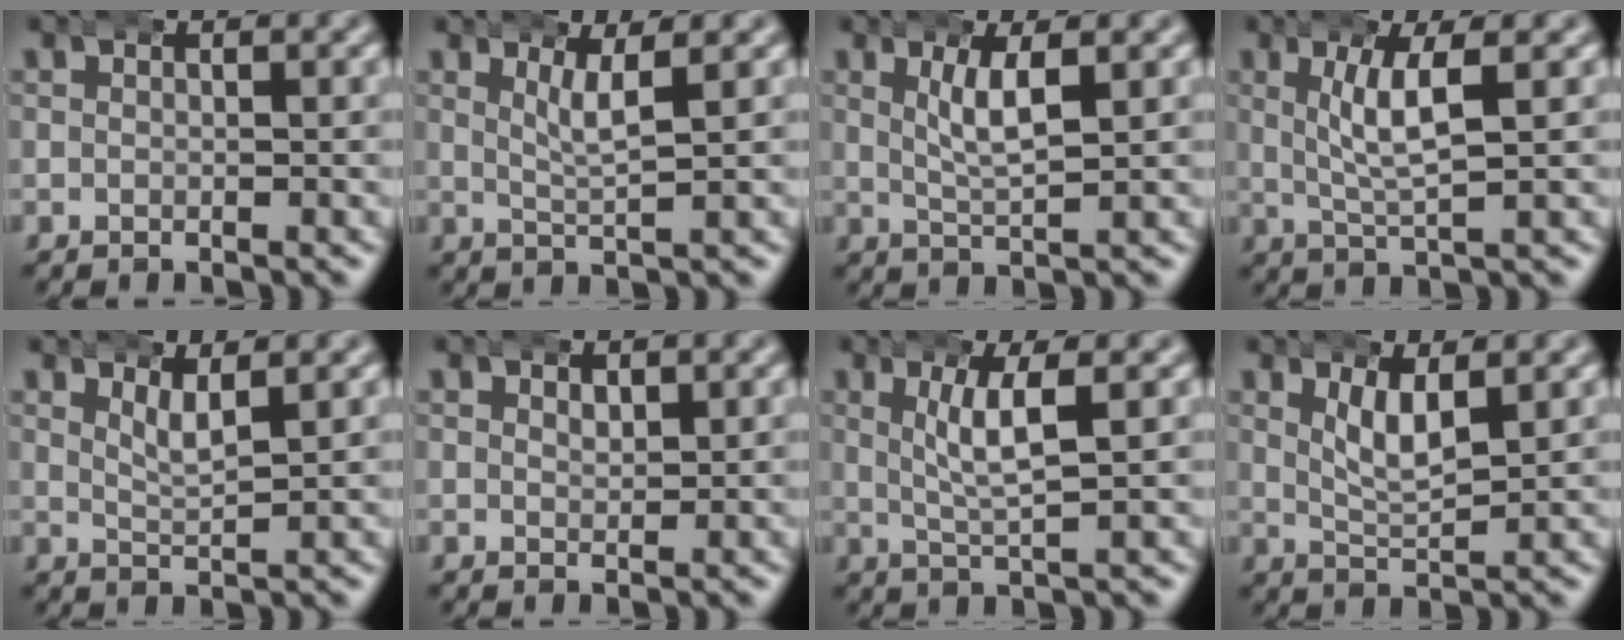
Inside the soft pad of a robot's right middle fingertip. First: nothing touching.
{"total": 2.8, "force": [1.7, 0.0, 2.2], "torque": [-0.043, -0.002, 0.032]}
{"total": 3.1, "force": [1.2, 0.4, 2.8], "torque": [-0.055, -0.003, 0.026]}
{"total": 3.5, "force": [1.1, 0.3, 3.3], "torque": [-0.061, -0.002, 0.024]}
{"total": 2.5, "force": [1.9, 0.2, 1.7], "torque": [-0.033, -0.008, 0.037]}
{"total": 1.0, "force": [0.7, 0.5, 0.4], "torque": [-0.006, -0.007, 0.017]}
{"total": 3.5, "force": [1.3, 0.1, 3.3], "torque": [-0.059, -0.002, 0.027]}
{"total": 3.5, "force": [1.7, 1.1, 2.9], "torque": [-0.059, -0.010, 0.036]}